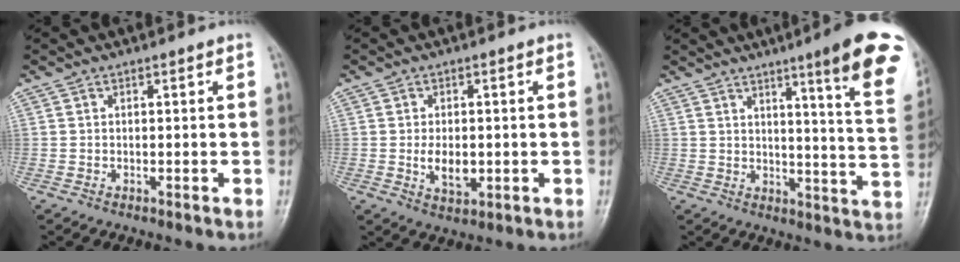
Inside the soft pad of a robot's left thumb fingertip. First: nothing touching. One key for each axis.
{"total": 5.0, "fx": -0.5, "fy": 3.0, "fz": 4.0, "tx": -0.061, "ty": -0.006, "tz": -0.003}
{"total": 17.1, "fx": 9.3, "fy": 1.4, "fz": 14.2, "tx": -0.160, "ty": -0.050, "tz": 0.111}